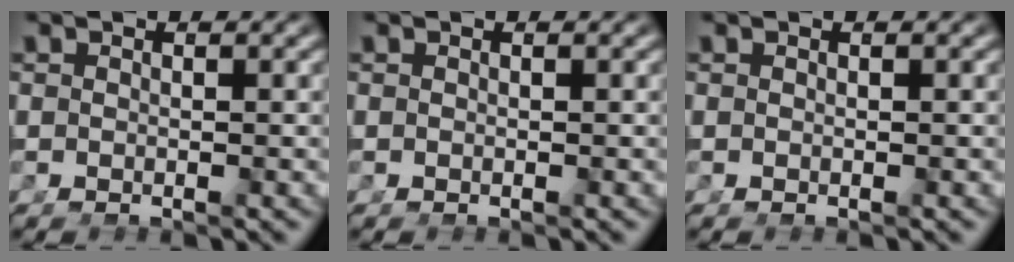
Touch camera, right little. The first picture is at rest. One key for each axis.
{"total": 0.0}
{"total": 0.0}